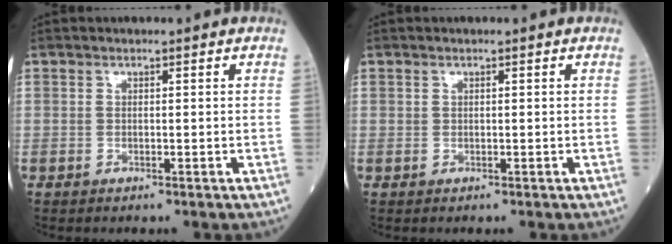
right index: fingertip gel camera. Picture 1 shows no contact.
{"total": 0.0}